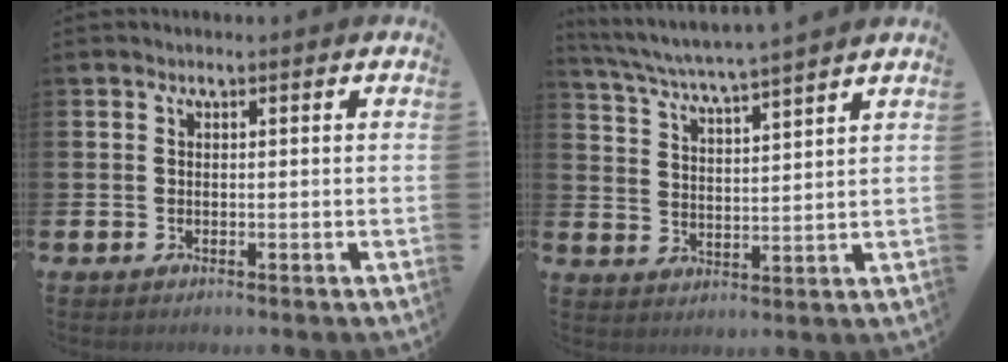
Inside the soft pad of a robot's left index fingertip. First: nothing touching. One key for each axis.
{"total": 5.3, "fx": 5.1, "fy": -0.5, "fz": 1.4, "tx": -0.049, "ty": -0.037, "tz": 0.085}